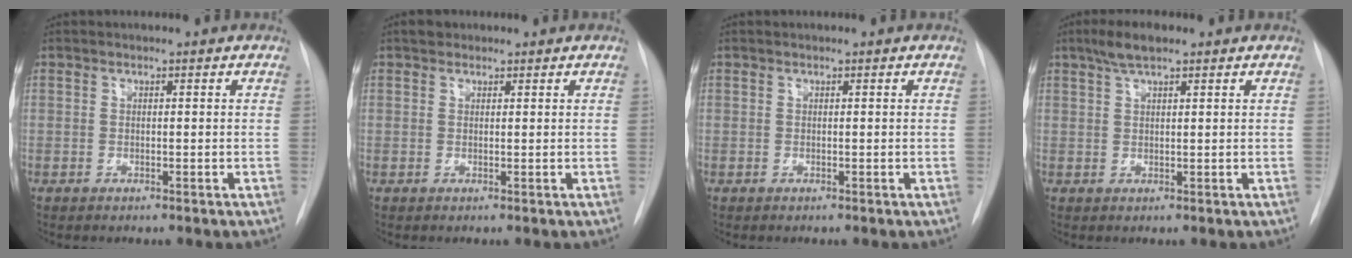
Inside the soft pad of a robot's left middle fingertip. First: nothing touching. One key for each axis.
{"total": 1.3, "fx": 1.0, "fy": 0.8, "fz": 0.2, "tx": -0.003, "ty": 0.010, "tz": 0.012}
{"total": 0.0}
{"total": 3.9, "fx": 2.7, "fy": 0.9, "fz": 2.7, "tx": -0.055, "ty": 0.011, "tz": 0.050}